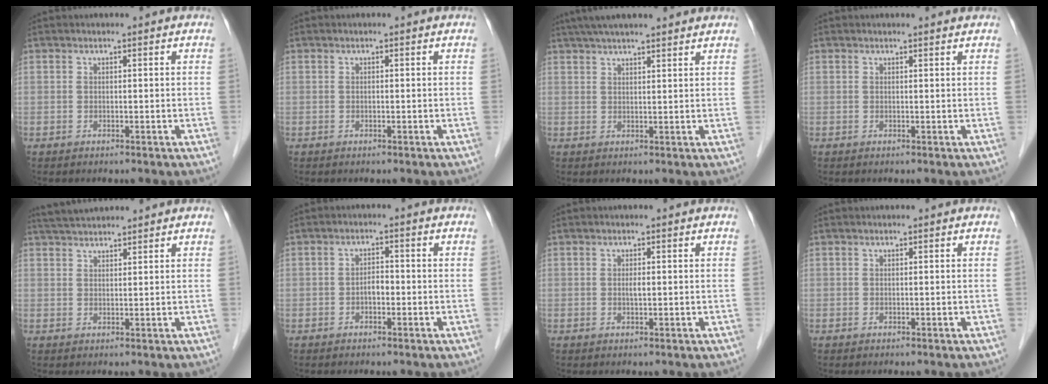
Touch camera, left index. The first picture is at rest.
{"total": 0.0}
{"total": 12.3, "force": [10.5, 1.4, 6.3], "torque": [-0.102, 0.043, 0.148]}
{"total": 0.9, "force": [0.8, -0.1, 0.0], "torque": [-0.011, -0.004, 0.008]}
{"total": 4.7, "force": [4.4, 0.3, 1.5], "torque": [-0.028, 0.032, 0.083]}
{"total": 2.0, "force": [-0.8, 1.0, 1.5], "torque": [-0.021, 0.008, -0.013]}
{"total": 0.9, "force": [0.0, 0.2, 0.9], "torque": [-0.015, 0.000, 0.001]}
{"total": 0.0}